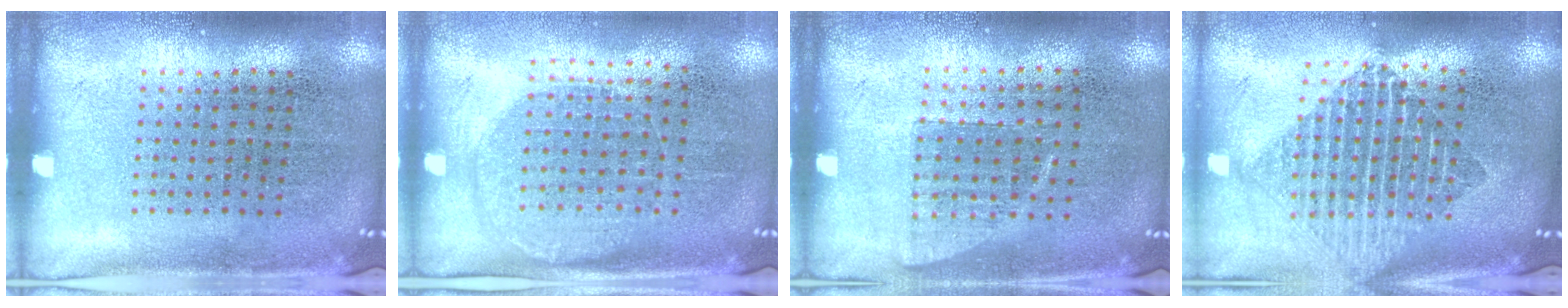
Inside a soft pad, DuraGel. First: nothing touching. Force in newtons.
{"total": 1.4, "press": 1.2, "slide": 0.6}
{"total": 0.6, "press": 0.6, "slide": 0.1}
{"total": 1.9, "press": 1.6, "slide": 1.1}